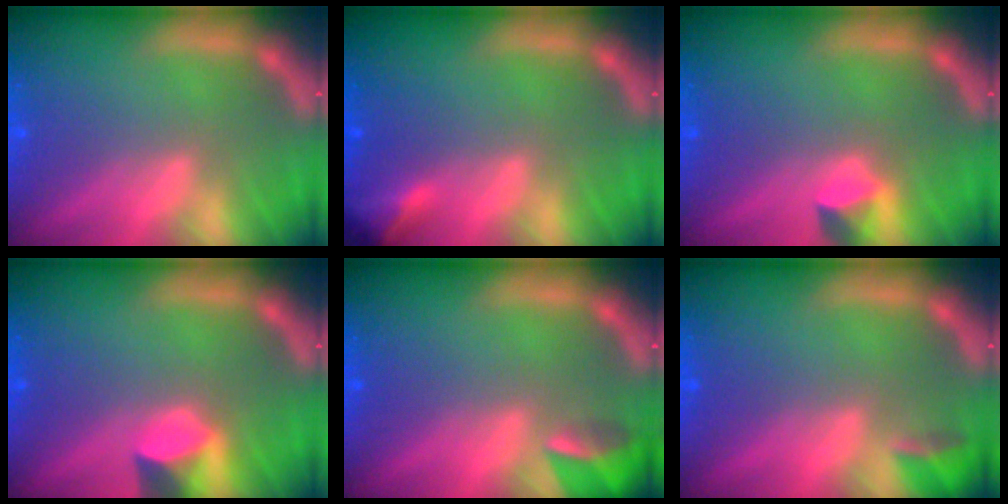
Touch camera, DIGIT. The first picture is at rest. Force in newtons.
{"total": 2.4}
{"total": 1.9}
{"total": 3.0}
{"total": 3.4}
{"total": 1.9}